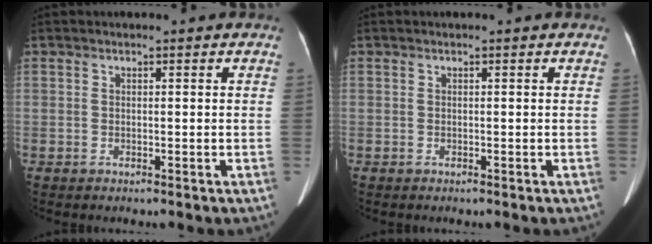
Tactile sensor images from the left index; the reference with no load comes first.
{"total": 0.0}